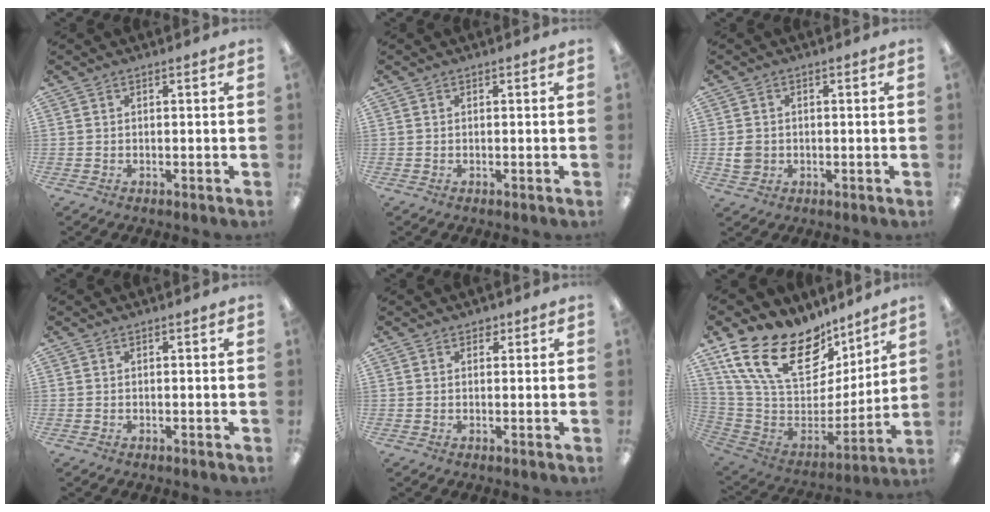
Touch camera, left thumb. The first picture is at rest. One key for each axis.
{"total": 0.0}
{"total": 3.5, "fx": -0.1, "fy": 3.2, "fz": 1.5, "tx": -0.019, "ty": 0.003, "tz": -0.002}
{"total": 0.0}
{"total": 1.5, "fx": 0.9, "fy": 1.1, "fz": 0.5, "tx": -0.010, "ty": 0.003, "tz": 0.017}
{"total": 22.6, "fx": 14.5, "fy": 12.4, "fz": 12.2, "tx": -0.227, "ty": -0.093, "tz": 0.270}